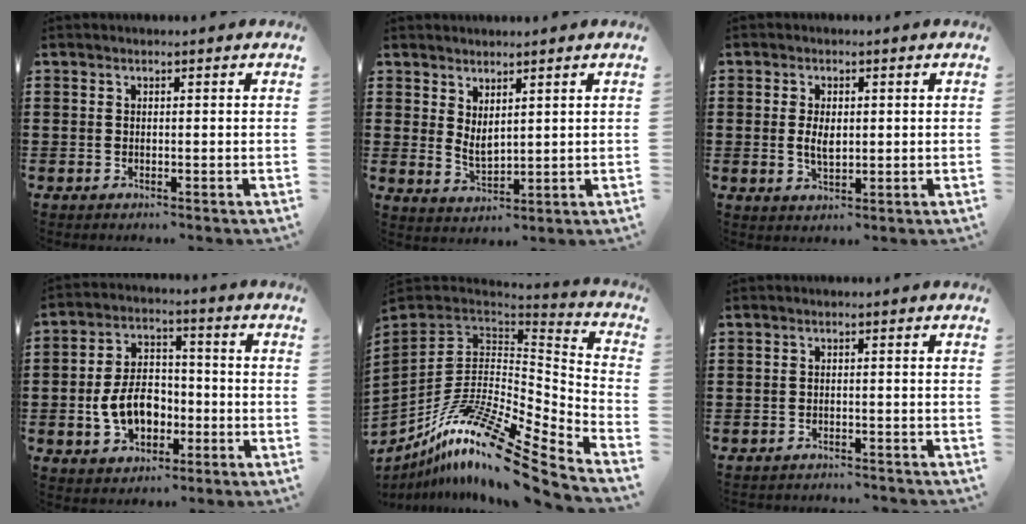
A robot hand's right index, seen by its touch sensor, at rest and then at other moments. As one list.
[{"total": 2.6, "force": [1.7, 1.2, 1.6], "torque": [-0.034, -0.001, 0.034]}, {"total": 3.5, "force": [0.2, 1.9, 3.0], "torque": [-0.060, 0.006, 0.003]}, {"total": 8.3, "force": [-2.2, 5.7, 5.7], "torque": [-0.107, 0.005, -0.044]}, {"total": 15.8, "force": [-10.3, 4.1, 11.3], "torque": [-0.228, 0.019, -0.195]}, {"total": 1.5, "force": [-1.5, 0.1, 0.0], "torque": [-0.006, 0.002, -0.033]}]